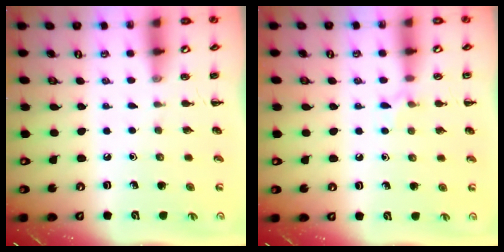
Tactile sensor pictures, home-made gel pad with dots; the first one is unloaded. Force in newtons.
{"total": 5.9, "press": 5.6, "slide": 1.9}